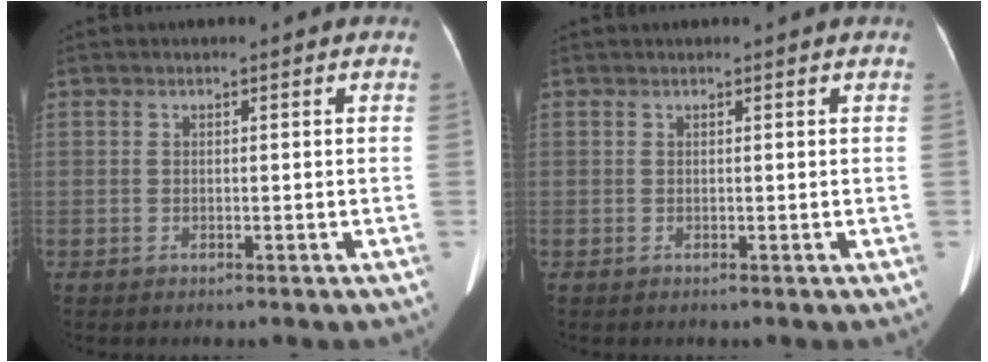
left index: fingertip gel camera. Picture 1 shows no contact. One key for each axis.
{"total": 1.6, "fx": 1.4, "fy": -0.1, "fz": 0.6, "tx": -0.007, "ty": 0.022, "tz": 0.023}